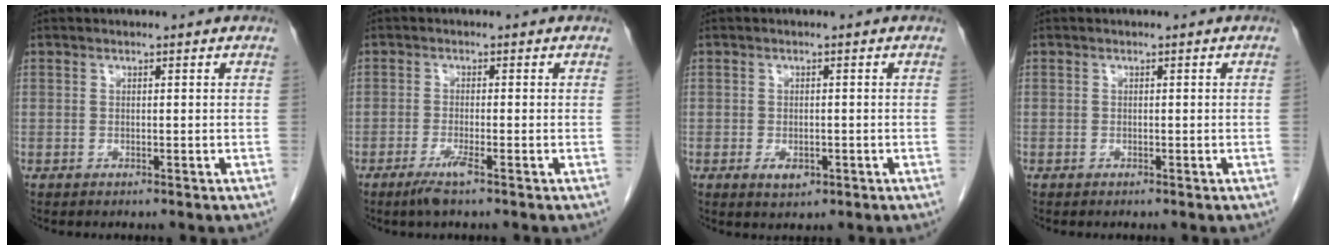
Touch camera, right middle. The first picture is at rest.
{"total": 2.9, "force": [-1.8, -0.1, 2.2], "torque": [-0.050, -0.009, -0.037]}
{"total": 2.5, "force": [-1.1, 1.4, 1.8], "torque": [-0.029, 0.000, -0.008]}
{"total": 0.0}